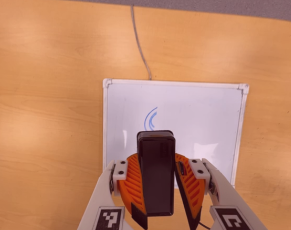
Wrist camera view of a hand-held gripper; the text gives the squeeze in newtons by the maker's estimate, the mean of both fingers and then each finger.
{"total": 9.7, "left": 9.3, "right": 10.0}